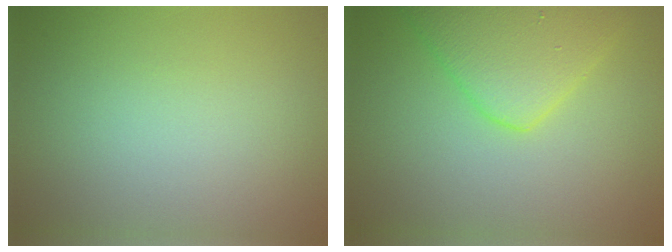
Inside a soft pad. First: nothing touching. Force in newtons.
{"total": 5.3, "press": 5.3, "slide": 0.2}